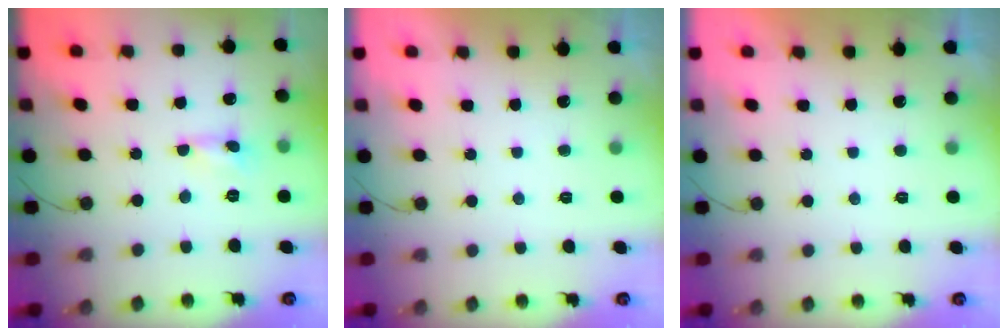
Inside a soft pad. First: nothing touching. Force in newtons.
{"total": 0.0}
{"total": 0.0}